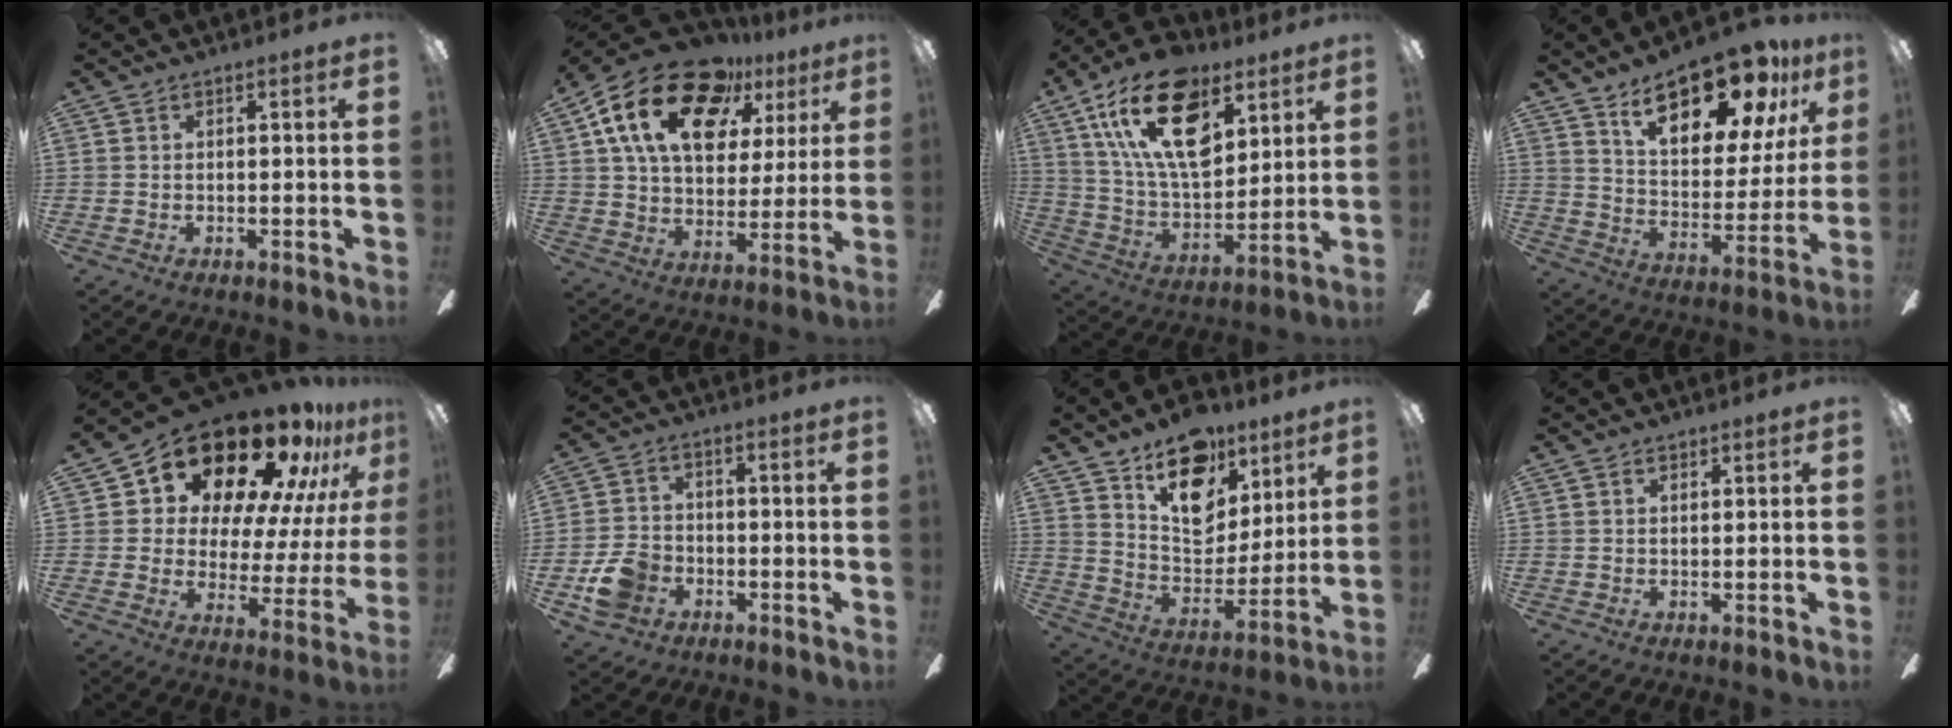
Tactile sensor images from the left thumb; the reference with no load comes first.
{"total": 22.2, "force": [12.1, 12.7, 13.5], "torque": [-0.229, -0.051, 0.215]}
{"total": 23.8, "force": [11.9, 12.7, 16.2], "torque": [-0.311, -0.048, 0.209]}
{"total": 19.7, "force": [13.9, 8.4, 11.2], "torque": [-0.167, -0.082, 0.236]}
{"total": 21.1, "force": [17.4, 8.4, 8.5], "torque": [-0.139, -0.142, 0.303]}
{"total": 8.7, "force": [-3.7, 6.8, 3.9], "torque": [-0.086, 0.027, -0.068]}
{"total": 18.6, "force": [11.6, 11.3, 9.1], "torque": [-0.134, -0.065, 0.208]}
{"total": 0.6, "force": [0.5, 0.4, 0.1], "torque": [-0.003, 0.000, 0.009]}